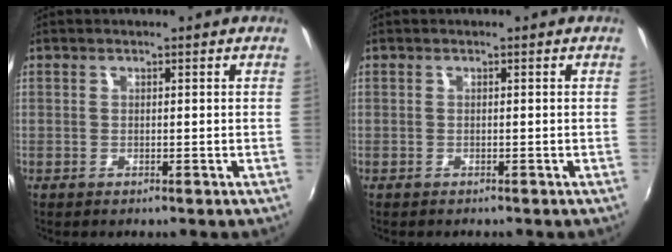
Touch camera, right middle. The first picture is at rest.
{"total": 0.0}